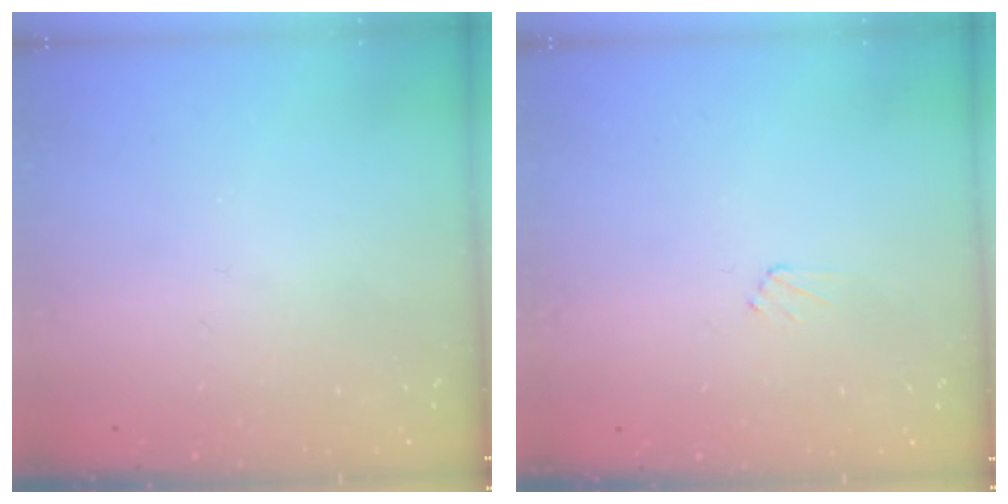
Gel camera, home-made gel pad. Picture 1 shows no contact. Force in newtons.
{"total": 3.3, "press": 3.3, "slide": 0.4}